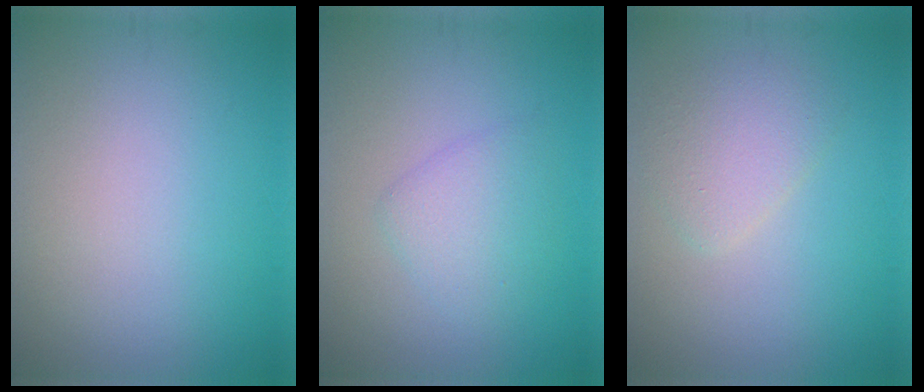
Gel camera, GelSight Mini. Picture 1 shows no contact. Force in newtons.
{"total": 2.6, "press": 2.6, "slide": 0.2}
{"total": 2.5, "press": 2.5, "slide": 0.1}